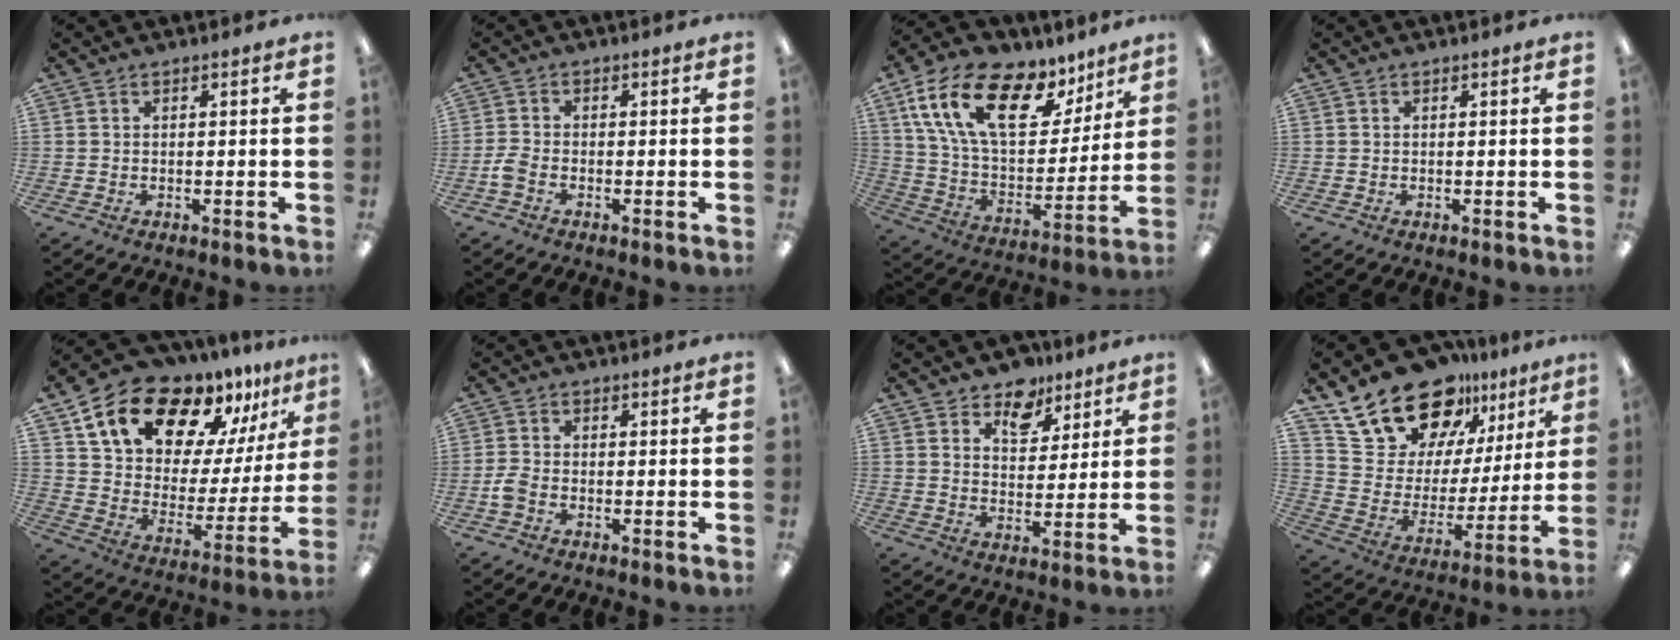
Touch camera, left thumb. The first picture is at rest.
{"total": 2.7, "force": [-1.4, 1.6, 1.7], "torque": [-0.035, 0.004, -0.025]}
{"total": 22.8, "force": [11.3, 12.0, 15.8], "torque": [-0.282, -0.034, 0.200]}
{"total": 0.0}
{"total": 18.0, "force": [14.0, 8.0, 7.9], "torque": [-0.141, -0.102, 0.246]}
{"total": 3.0, "force": [-1.4, 1.9, 1.9], "torque": [-0.036, 0.005, -0.025]}
{"total": 8.8, "force": [6.6, 5.3, 2.3], "torque": [-0.027, -0.041, 0.117]}
{"total": 22.0, "force": [16.5, 11.8, 8.4], "torque": [-0.159, -0.107, 0.310]}